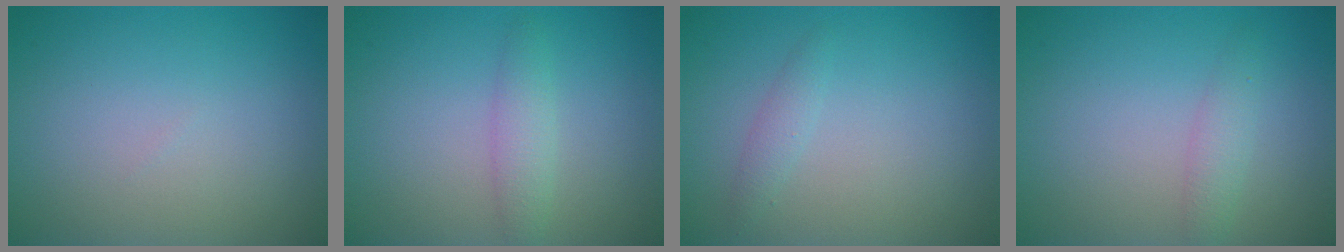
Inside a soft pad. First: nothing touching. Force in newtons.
{"total": 1.8, "press": 1.8, "slide": 0.0}
{"total": 1.1, "press": 1.1, "slide": 0.0}
{"total": 1.6, "press": 1.6, "slide": 0.0}